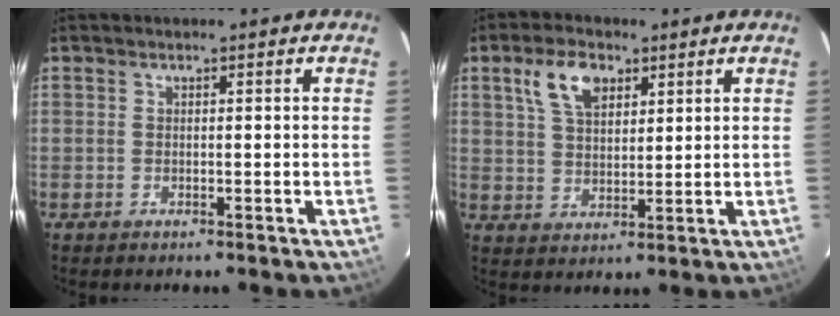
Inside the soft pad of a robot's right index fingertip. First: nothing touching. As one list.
[{"total": 7.8, "force": [4.0, 4.2, 5.2], "torque": [-0.101, 0.017, 0.075]}]